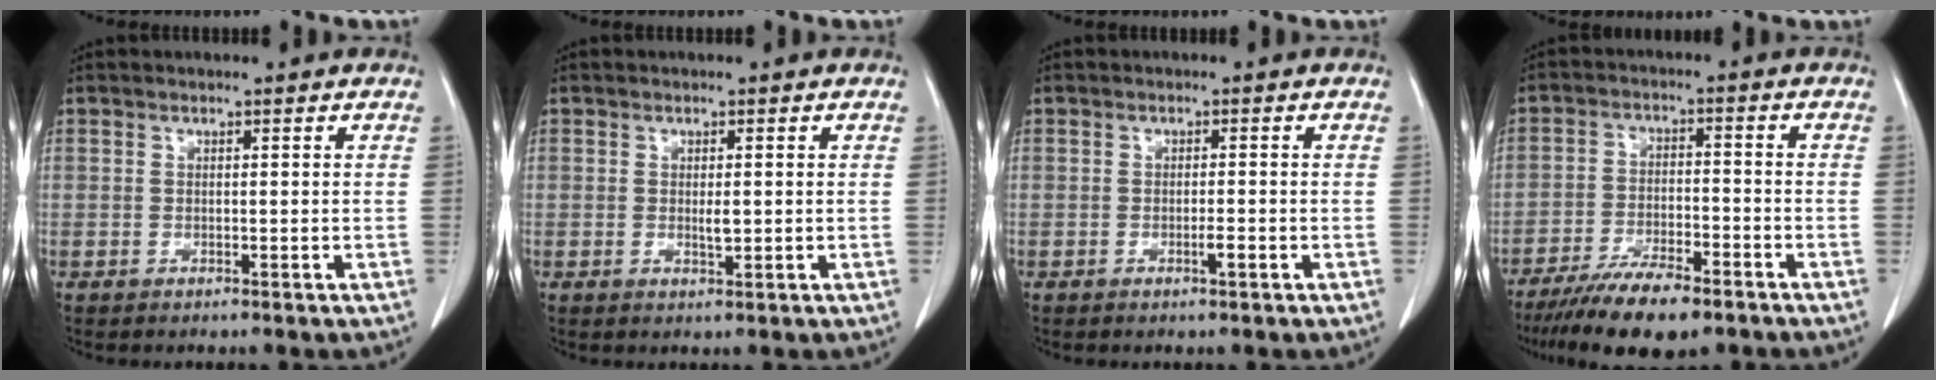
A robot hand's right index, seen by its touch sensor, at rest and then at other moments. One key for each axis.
{"total": 1.6, "fx": 0.0, "fy": 0.4, "fz": 1.6, "tx": -0.029, "ty": -0.003, "tz": 0.001}
{"total": 1.6, "fx": -0.7, "fy": 0.1, "fz": 1.5, "tx": -0.027, "ty": -0.001, "tz": -0.011}
{"total": 10.6, "fx": -8.0, "fy": 2.6, "fz": 6.4, "tx": -0.108, "ty": -0.017, "tz": -0.135}